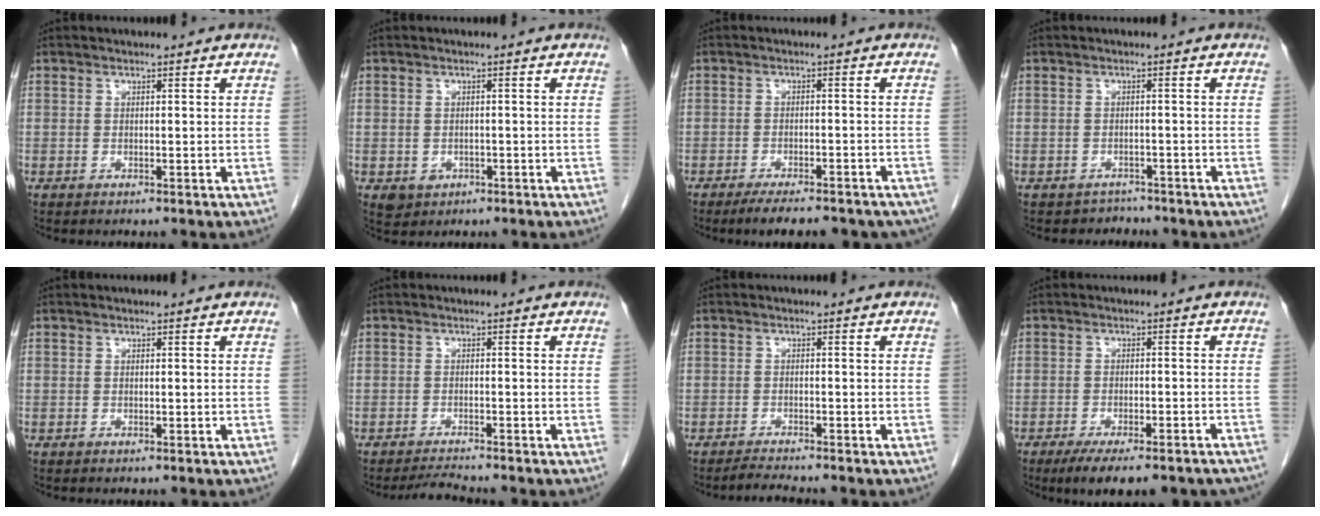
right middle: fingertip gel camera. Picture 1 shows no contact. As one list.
[{"total": 2.7, "force": [-1.0, 2.4, 0.8], "torque": [-0.014, 0.001, -0.005]}, {"total": 11.4, "force": [-9.6, 3.1, 5.4], "torque": [-0.064, 0.002, -0.118]}, {"total": 2.6, "force": [-2.2, 1.3, -0.7], "torque": [0.004, 0.005, -0.033]}, {"total": 0.0}, {"total": 2.4, "force": [-2.3, -0.6, 0.2], "torque": [-0.011, -0.016, -0.039]}, {"total": 2.6, "force": [-2.5, -0.4, 0.7], "torque": [-0.020, -0.013, -0.044]}, {"total": 12.4, "force": [-10.0, 2.9, 6.8], "torque": [-0.081, -0.008, -0.131]}]